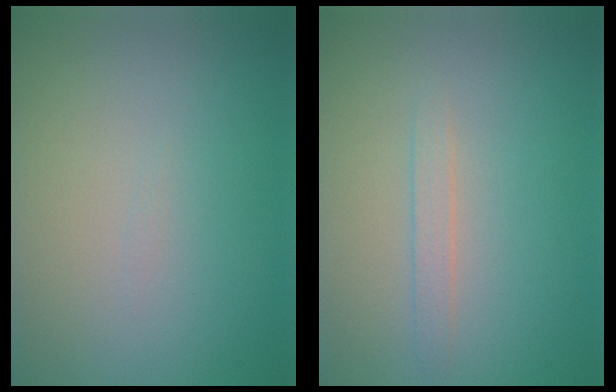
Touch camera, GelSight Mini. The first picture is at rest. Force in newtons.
{"total": 1.2, "press": 1.2, "slide": 0.0}